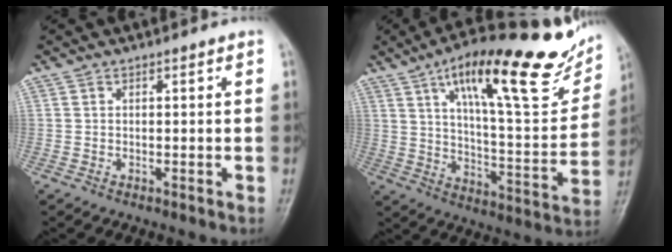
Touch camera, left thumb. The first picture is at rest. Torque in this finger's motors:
{"motor_torque": [0.58, 0.60, 1.58, -1.19, 0.39]}